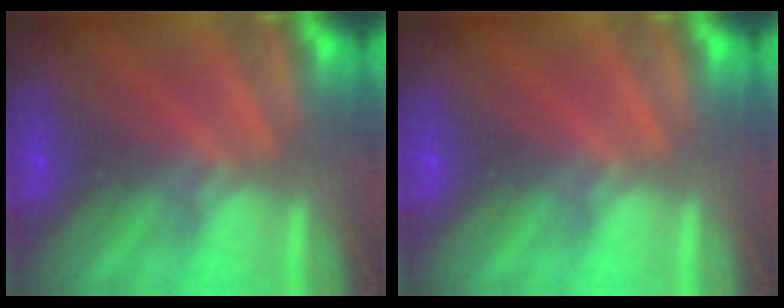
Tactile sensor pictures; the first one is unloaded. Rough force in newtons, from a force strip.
{"total": 0.0}